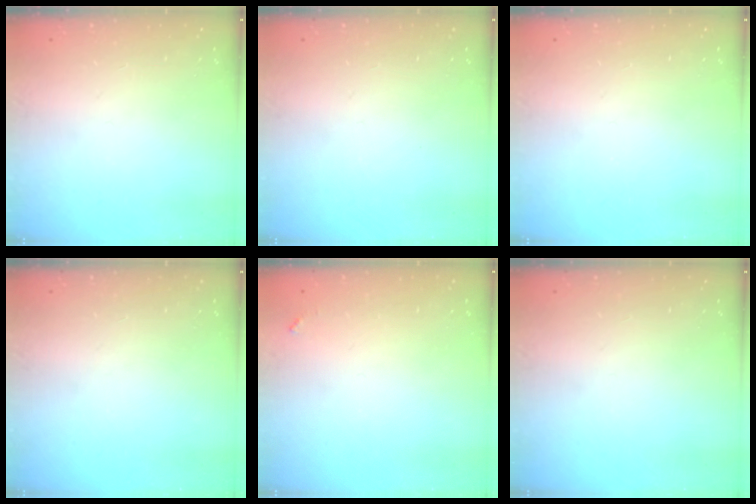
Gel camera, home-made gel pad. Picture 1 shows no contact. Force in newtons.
{"total": 0.0}
{"total": 0.0}
{"total": 0.0}
{"total": 3.5, "press": 3.5, "slide": 0.2}
{"total": 0.0}